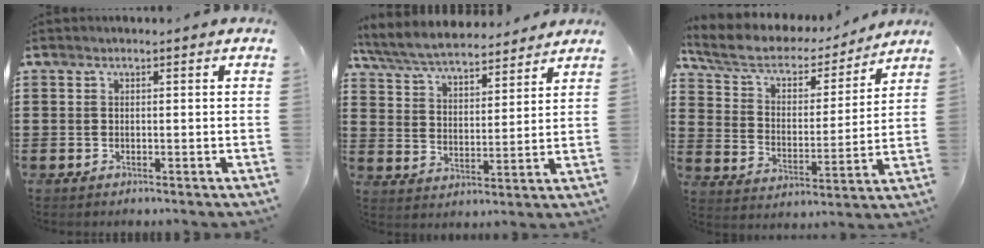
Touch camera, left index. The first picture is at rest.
{"total": 6.5, "force": [6.2, 0.9, 2.0], "torque": [-0.065, -0.031, 0.108]}
{"total": 6.2, "force": [4.9, 2.6, 2.7], "torque": [-0.077, -0.028, 0.081]}